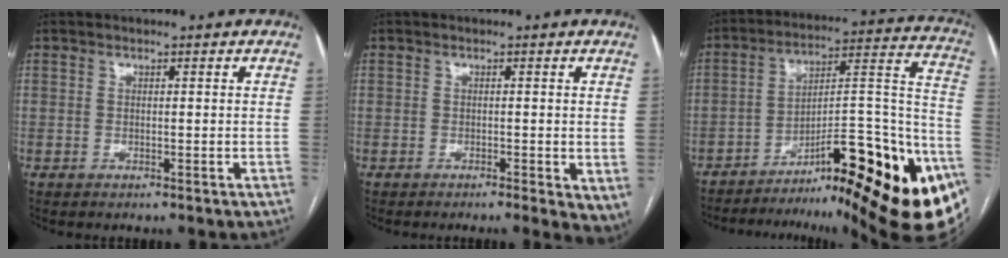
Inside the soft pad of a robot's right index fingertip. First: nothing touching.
{"total": 4.9, "force": [-2.3, 1.5, 4.0], "torque": [-0.037, -0.012, -0.039]}
{"total": 31.3, "force": [-18.4, 6.1, 24.5], "torque": [-0.228, 0.014, -0.253]}